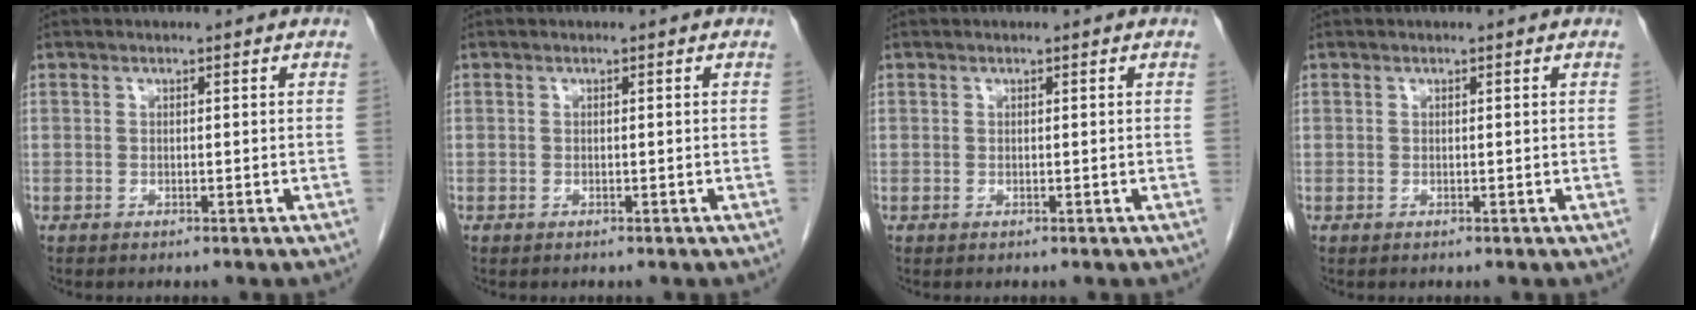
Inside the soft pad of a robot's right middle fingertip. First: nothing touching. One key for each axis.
{"total": 0.0}
{"total": 0.0}
{"total": 0.0}